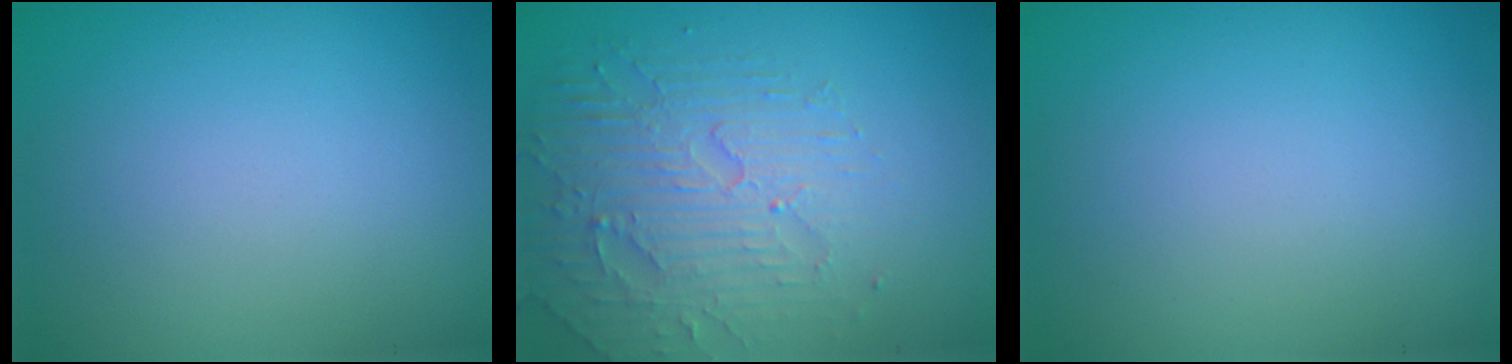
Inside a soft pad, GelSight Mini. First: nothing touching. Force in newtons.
{"total": 4.5, "press": 3.6, "slide": 2.7}
{"total": 0.0}